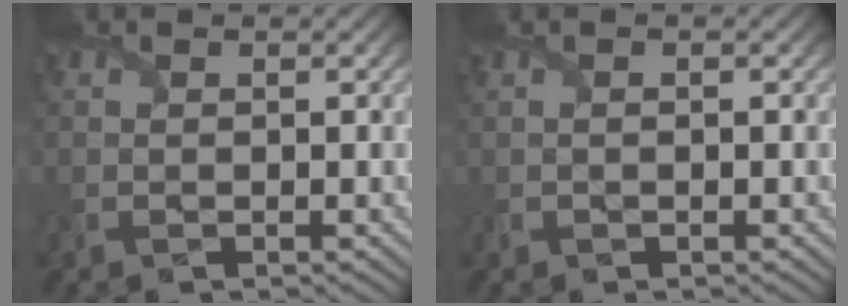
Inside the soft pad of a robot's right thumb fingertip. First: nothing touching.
{"total": 0.0}